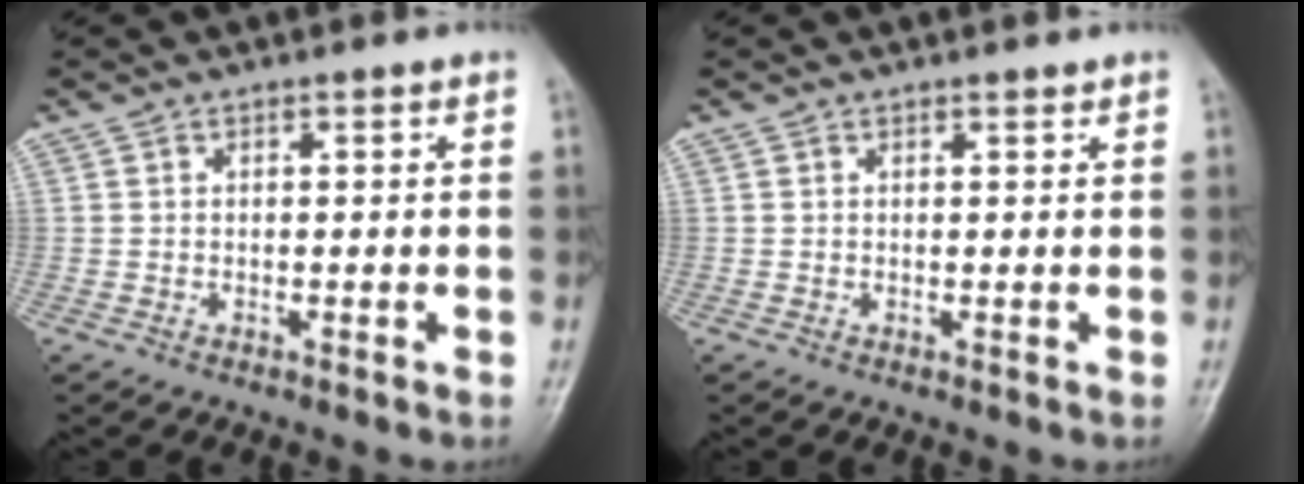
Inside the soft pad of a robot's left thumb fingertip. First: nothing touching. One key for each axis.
{"total": 0.6, "fx": 0.6, "fy": 0.2, "fz": 0.2, "tx": -0.006, "ty": -0.005, "tz": 0.009}